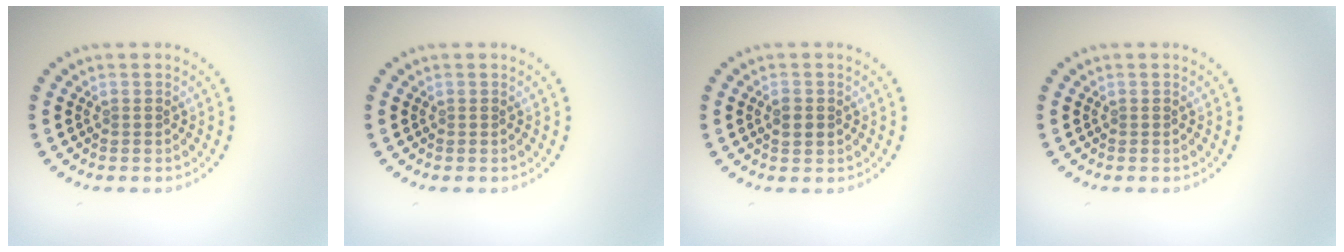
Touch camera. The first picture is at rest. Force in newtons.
{"total": 0.0}
{"total": 1.5, "press": 1.5, "slide": 0.1}
{"total": 0.0}